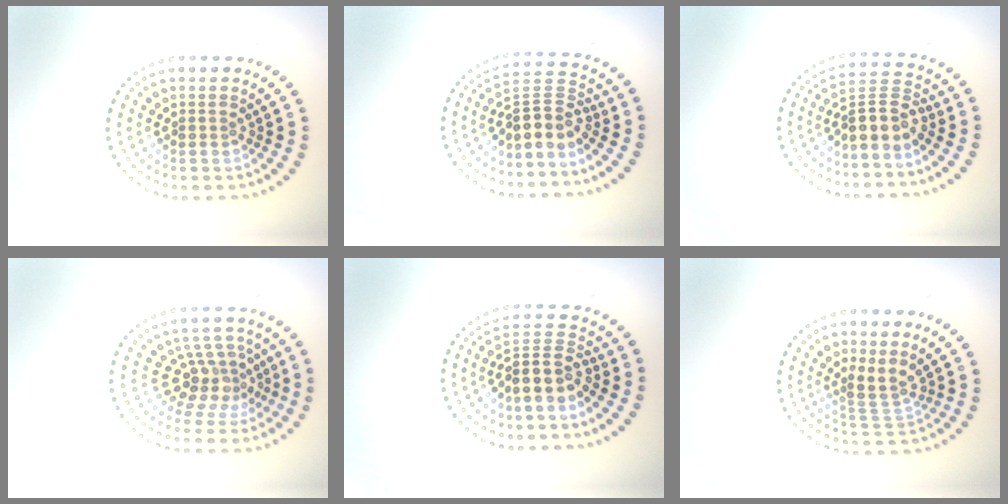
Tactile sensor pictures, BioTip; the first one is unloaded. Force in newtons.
{"total": 3.5, "press": 2.7, "slide": 2.3}
{"total": 3.5, "press": 2.7, "slide": 2.2}
{"total": 4.0, "press": 2.8, "slide": 2.8}
{"total": 3.8, "press": 3.1, "slide": 2.2}
{"total": 2.7, "press": 1.9, "slide": 1.8}